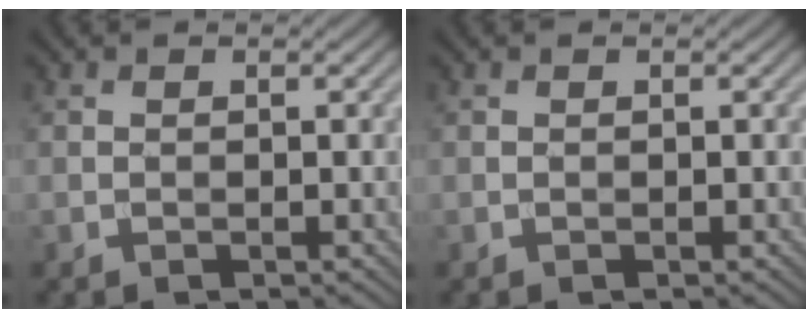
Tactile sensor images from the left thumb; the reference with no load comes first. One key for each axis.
{"total": 0.0}